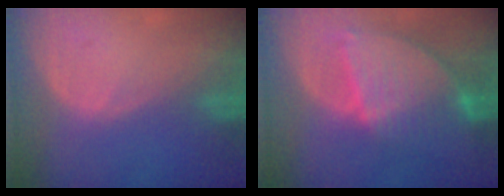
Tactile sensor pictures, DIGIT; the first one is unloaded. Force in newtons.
{"total": 9.2, "press": 7.8, "slide": 4.8}